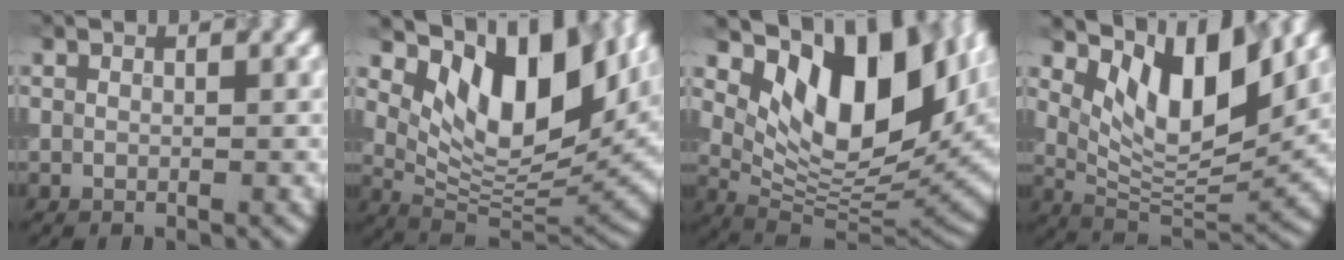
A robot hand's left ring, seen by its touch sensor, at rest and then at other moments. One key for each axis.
{"total": 12.1, "fx": 5.4, "fy": 5.6, "fz": 9.3, "tx": -0.143, "ty": -0.011, "tz": 0.104}
{"total": 13.9, "fx": 5.6, "fy": 6.8, "fz": 10.8, "tx": -0.165, "ty": -0.009, "tz": 0.107}
{"total": 8.5, "fx": 4.1, "fy": 3.4, "fz": 6.6, "tx": -0.112, "ty": -0.013, "tz": 0.076}